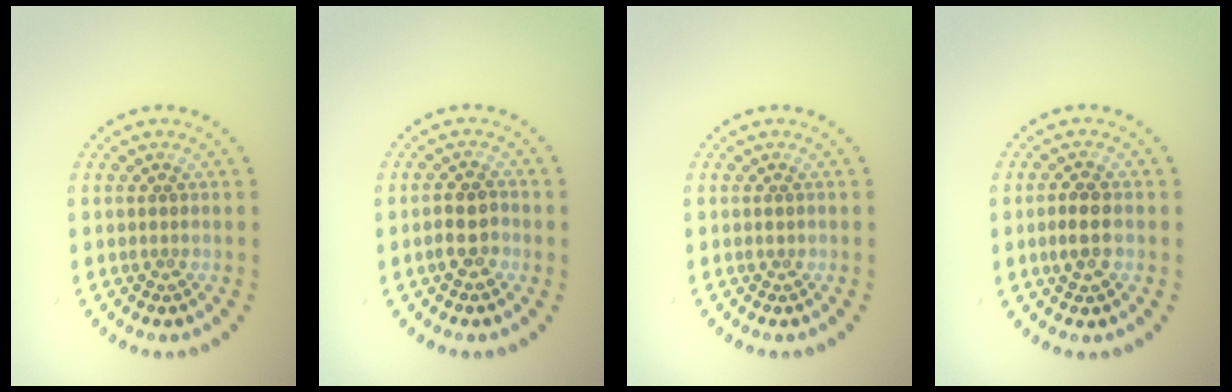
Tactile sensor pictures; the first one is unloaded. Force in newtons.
{"total": 2.2, "press": 2.0, "slide": 0.8}
{"total": 0.6, "press": 0.6, "slide": 0.1}
{"total": 2.3, "press": 2.3, "slide": 0.4}